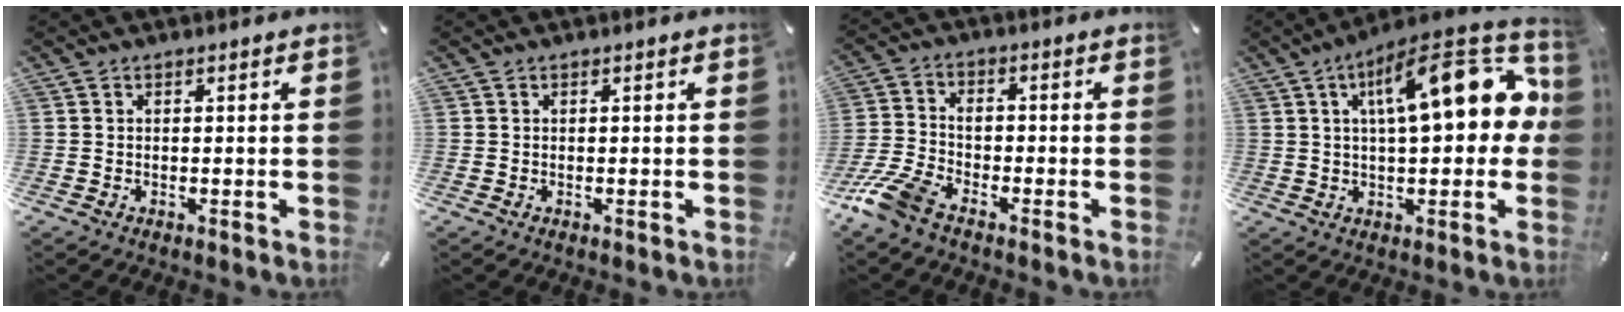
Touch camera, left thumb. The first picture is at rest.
{"total": 0.0}
{"total": 8.5, "force": [-6.2, 3.5, 4.5], "torque": [-0.115, 0.015, -0.123]}
{"total": 18.7, "force": [4.2, 7.1, 16.7], "torque": [-0.243, -0.005, 0.064]}